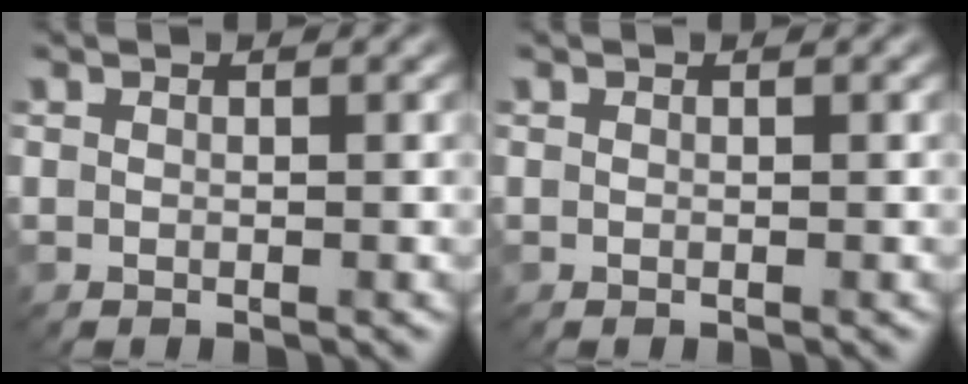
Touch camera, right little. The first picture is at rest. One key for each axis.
{"total": 0.0}